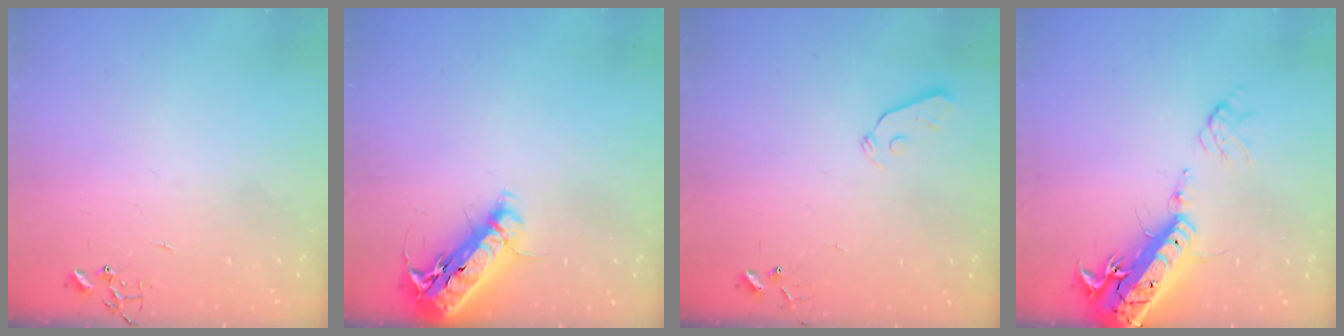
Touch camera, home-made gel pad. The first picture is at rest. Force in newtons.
{"total": 19.9, "press": 19.5, "slide": 3.7}
{"total": 3.3, "press": 3.2, "slide": 0.7}
{"total": 19.9, "press": 19.4, "slide": 4.6}